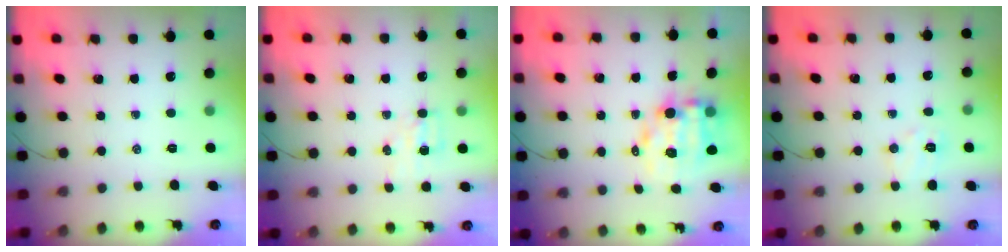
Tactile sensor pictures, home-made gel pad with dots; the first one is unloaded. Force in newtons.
{"total": 4.1, "press": 4.0, "slide": 1.0}
{"total": 8.1, "press": 7.8, "slide": 2.3}
{"total": 6.0, "press": 5.9, "slide": 1.1}